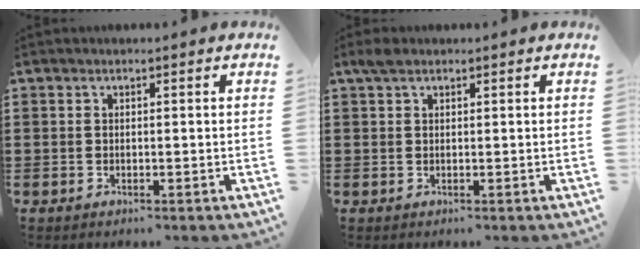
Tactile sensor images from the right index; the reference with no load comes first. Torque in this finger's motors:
{"motor_torque": [0.33, 0.29, 0.05, 0.04]}